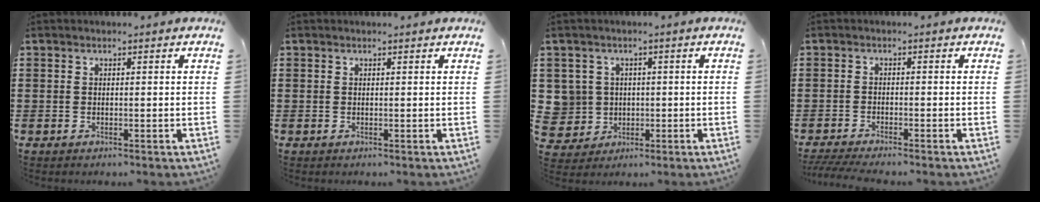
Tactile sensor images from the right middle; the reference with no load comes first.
{"total": 0.0}
{"total": 5.1, "force": [0.2, 5.0, 0.6], "torque": [-0.044, 0.010, 0.004]}
{"total": 2.5, "force": [-2.4, -0.1, 0.8], "torque": [-0.030, -0.009, -0.052]}